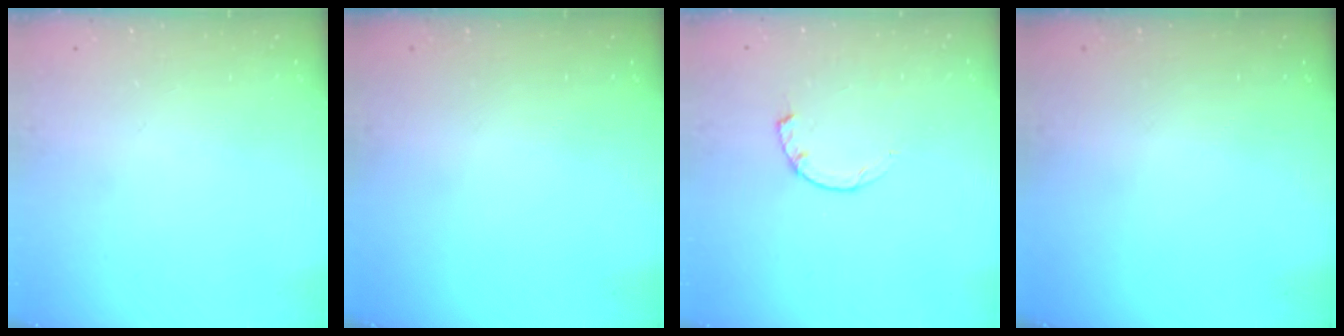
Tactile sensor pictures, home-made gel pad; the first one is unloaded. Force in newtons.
{"total": 0.0}
{"total": 2.3, "press": 2.3, "slide": 0.4}
{"total": 0.0}